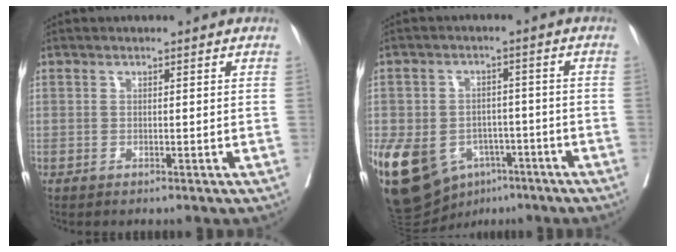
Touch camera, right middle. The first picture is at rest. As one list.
[{"total": 17.1, "force": [-7.8, 12.0, 9.5], "torque": [-0.220, 0.001, -0.113]}]